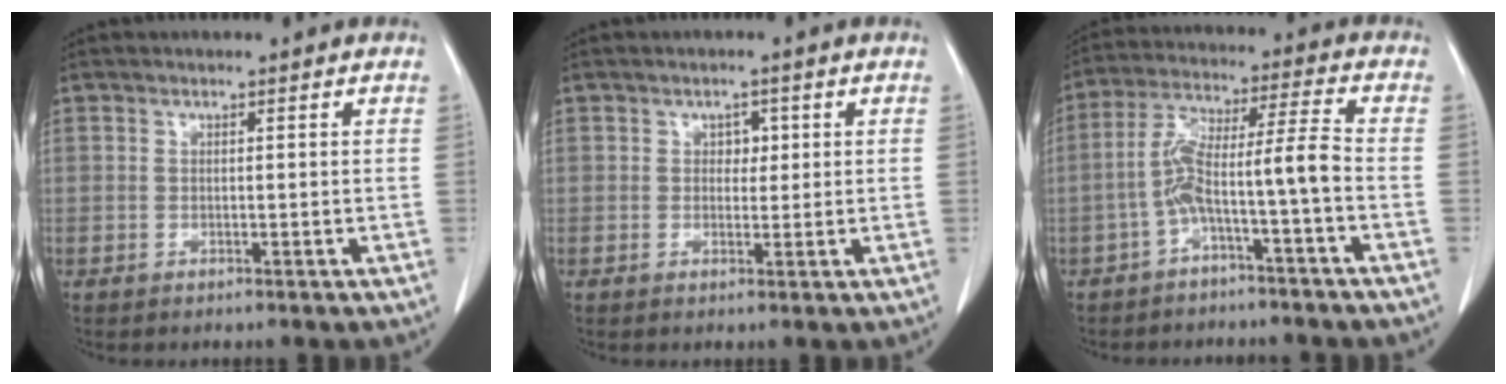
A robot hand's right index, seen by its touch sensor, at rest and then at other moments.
{"total": 2.0, "force": [0.5, 1.4, 1.2], "torque": [-0.012, 0.001, 0.006]}
{"total": 8.2, "force": [-3.1, -0.4, 7.6], "torque": [-0.142, 0.036, -0.056]}